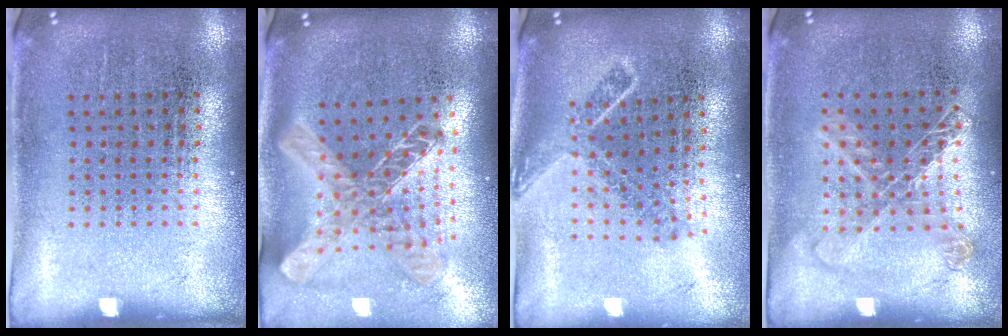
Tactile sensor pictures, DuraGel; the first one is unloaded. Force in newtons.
{"total": 1.8, "press": 1.5, "slide": 0.9}
{"total": 1.8, "press": 1.4, "slide": 1.2}
{"total": 1.3, "press": 1.2, "slide": 0.5}